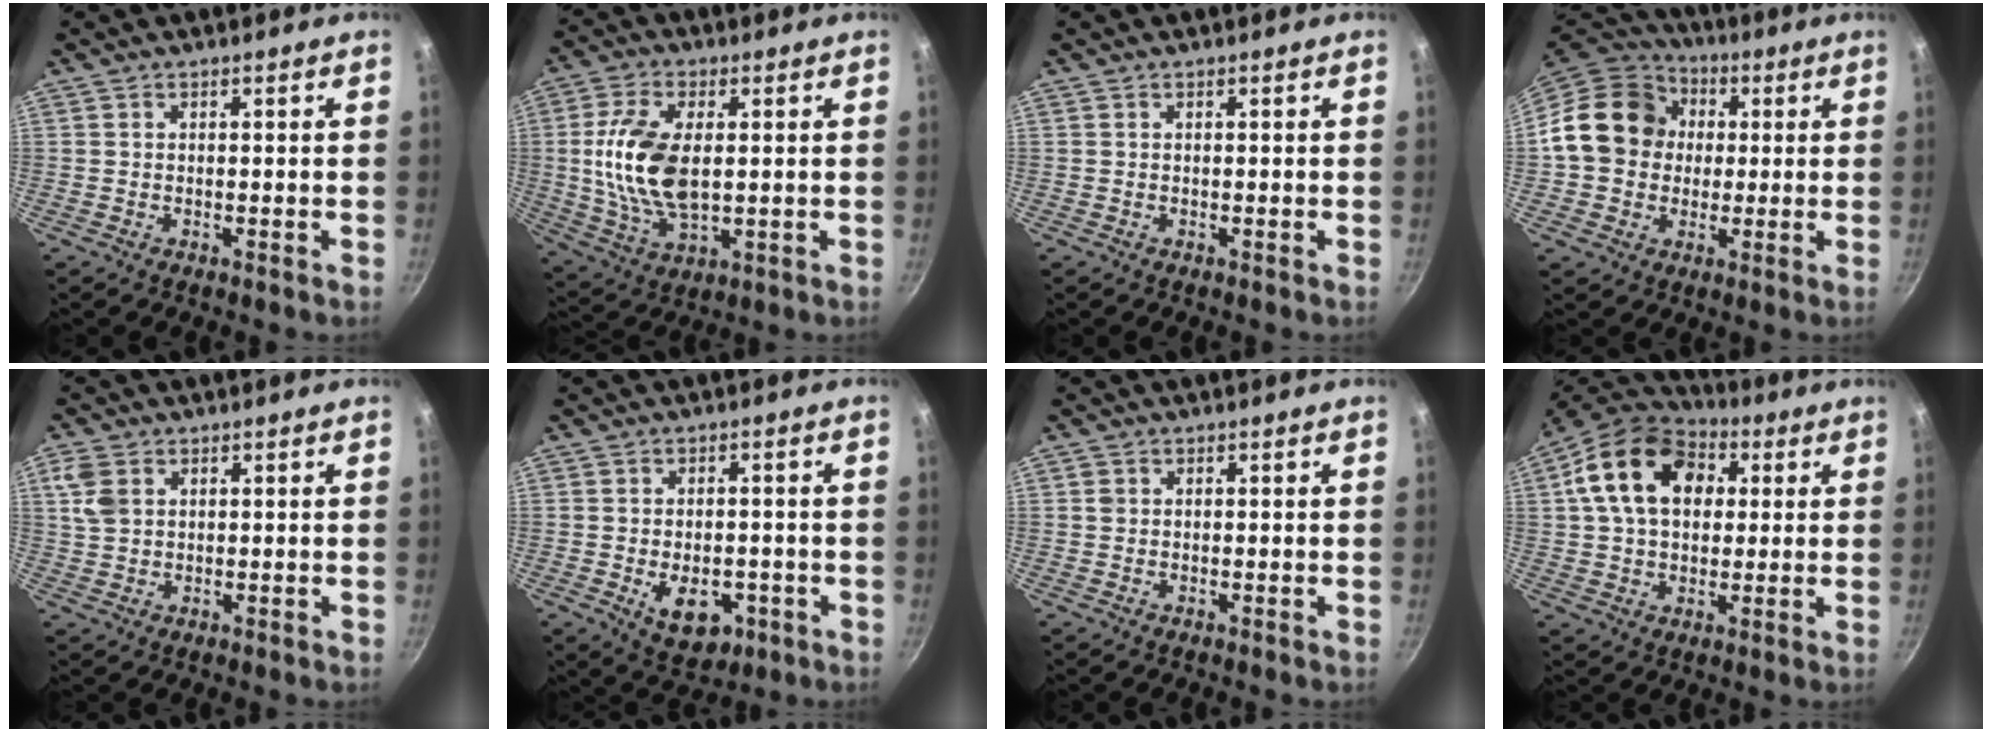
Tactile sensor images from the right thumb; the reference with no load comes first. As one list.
[{"total": 14.4, "force": [1.1, 7.8, 12.1], "torque": [-0.230, 0.000, 0.026]}, {"total": 0.0}, {"total": 16.3, "force": [1.7, 14.0, 8.2], "torque": [-0.117, 0.030, 0.013]}, {"total": 5.3, "force": [1.7, 3.9, 3.2], "torque": [-0.060, 0.001, 0.035]}, {"total": 8.5, "force": [-2.6, 5.5, 5.9], "torque": [-0.063, 0.003, -0.025]}, {"total": 1.1, "force": [0.2, 1.1, 0.4], "torque": [-0.005, 0.004, 0.003]}, {"total": 17.6, "force": [4.5, 12.6, 11.5], "torque": [-0.176, 0.018, 0.063]}]